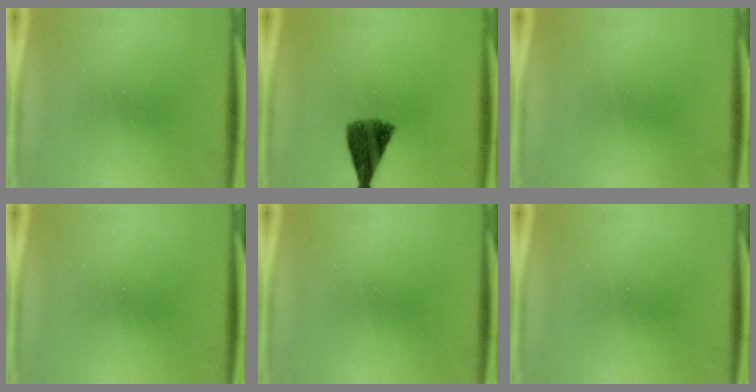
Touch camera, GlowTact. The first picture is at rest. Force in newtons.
{"total": 8.8}
{"total": 1.6}
{"total": 0.0}
{"total": 0.0}
{"total": 0.0}